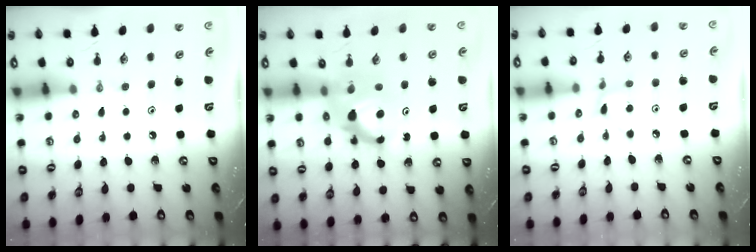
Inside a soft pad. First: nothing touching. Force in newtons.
{"total": 9.2, "press": 9.2, "slide": 0.9}
{"total": 4.0, "press": 4.0, "slide": 0.6}